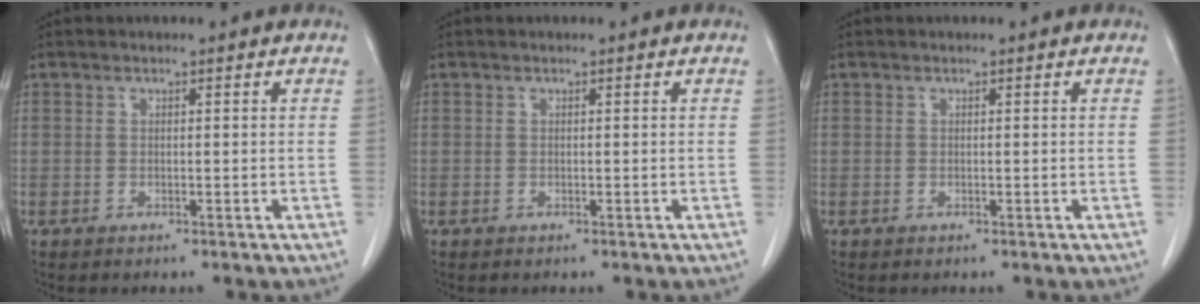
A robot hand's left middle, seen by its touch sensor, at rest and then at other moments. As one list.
[{"total": 0.0}, {"total": 0.0}]